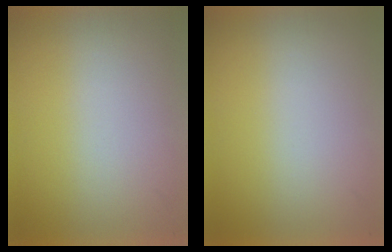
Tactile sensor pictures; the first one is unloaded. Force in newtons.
{"total": 0.0}